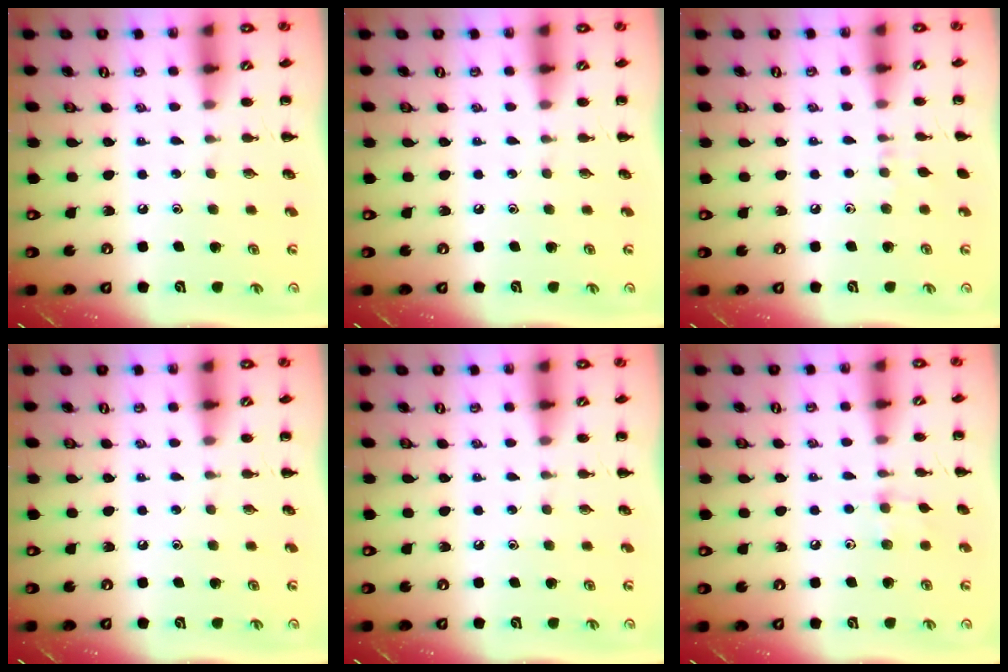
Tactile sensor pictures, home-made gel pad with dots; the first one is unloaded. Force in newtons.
{"total": 0.0}
{"total": 4.9, "press": 4.5, "slide": 1.8}
{"total": 0.0}
{"total": 0.0}
{"total": 3.7, "press": 3.5, "slide": 1.1}